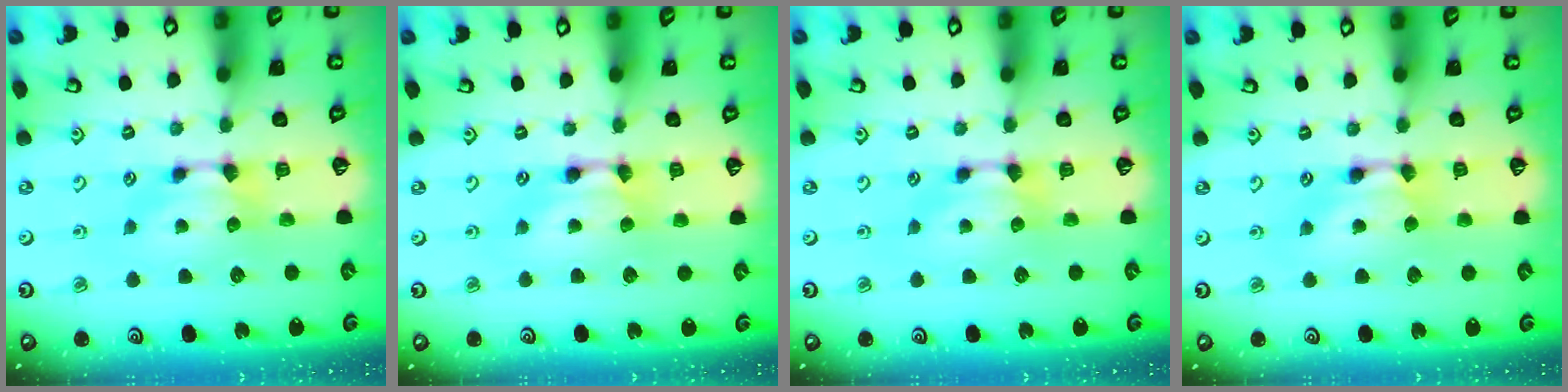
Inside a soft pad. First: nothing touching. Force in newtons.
{"total": 2.1, "press": 2.1, "slide": 0.2}
{"total": 0.0}
{"total": 1.7, "press": 1.7, "slide": 0.1}